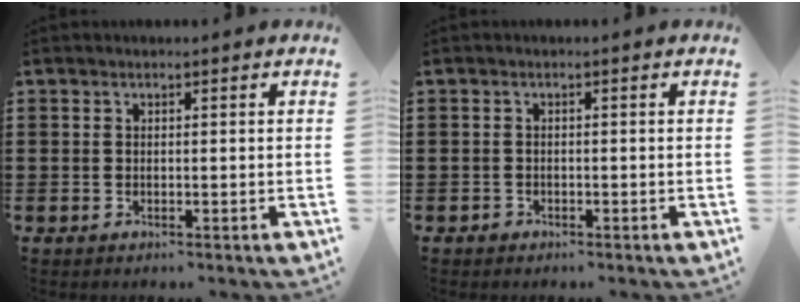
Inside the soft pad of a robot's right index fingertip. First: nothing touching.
{"total": 0.8, "force": [-0.7, 0.5, 0.0], "torque": [-0.003, 0.002, -0.016]}